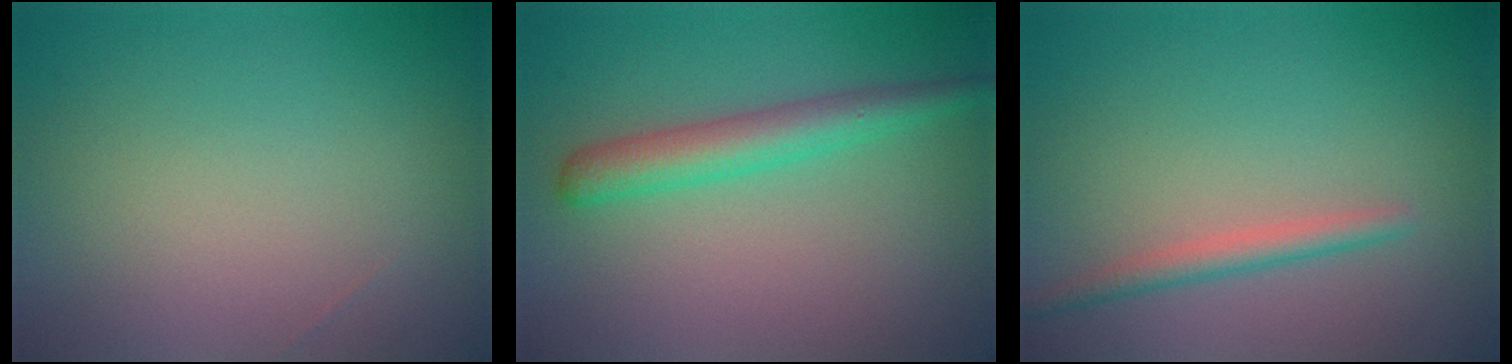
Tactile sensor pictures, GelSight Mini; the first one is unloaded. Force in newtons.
{"total": 3.4, "press": 3.4, "slide": 0.1}
{"total": 1.9, "press": 1.9, "slide": 0.0}